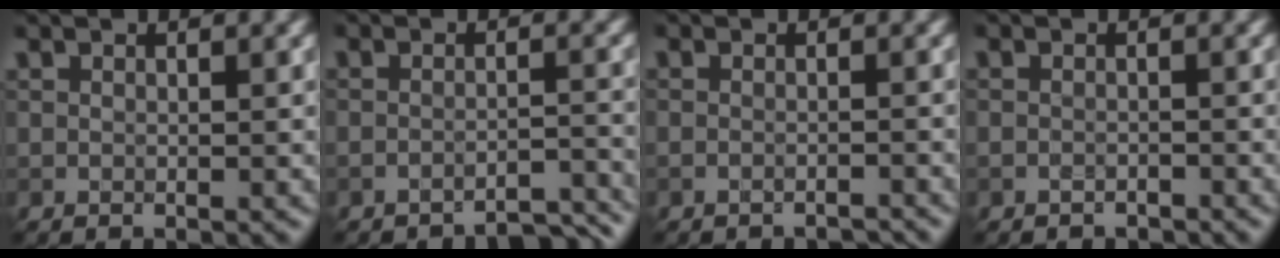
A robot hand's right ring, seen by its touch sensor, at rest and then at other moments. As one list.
[{"total": 3.1, "force": [-3.0, 0.1, 0.6], "torque": [-0.001, 0.003, -0.045]}, {"total": 1.1, "force": [-1.1, 0.0, 0.0], "torque": [0.000, -0.003, -0.020]}, {"total": 0.8, "force": [-0.7, 0.3, -0.2], "torque": [0.006, -0.006, -0.013]}]